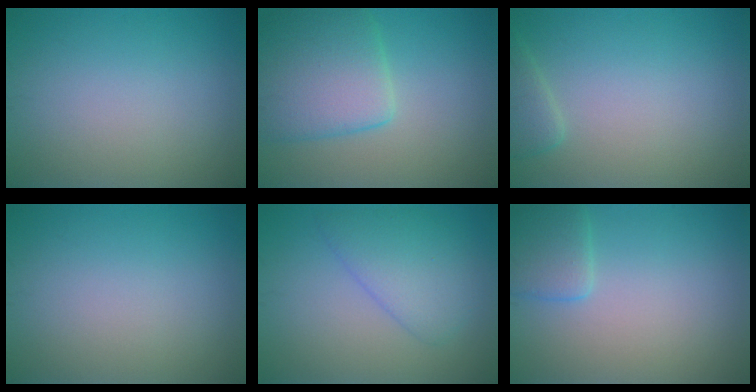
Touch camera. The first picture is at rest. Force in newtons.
{"total": 6.8, "press": 6.8, "slide": 0.2}
{"total": 1.9, "press": 1.8, "slide": 0.2}
{"total": 0.0}
{"total": 4.0, "press": 4.0, "slide": 0.2}
{"total": 2.4, "press": 2.4, "slide": 0.2}